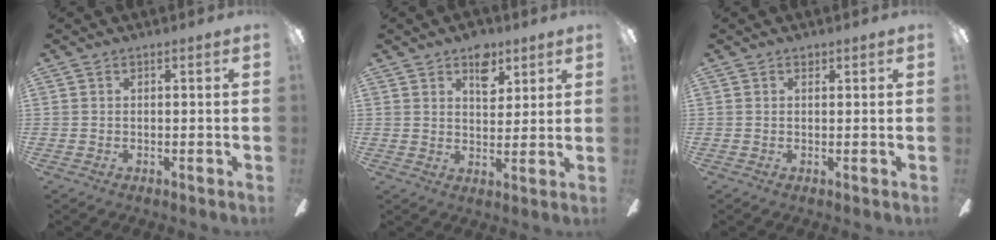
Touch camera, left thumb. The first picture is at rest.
{"total": 7.6, "force": [4.6, 4.7, 4.0], "torque": [-0.033, -0.017, 0.076]}
{"total": 0.8, "force": [0.6, 0.5, 0.2], "torque": [-0.004, 0.002, 0.012]}